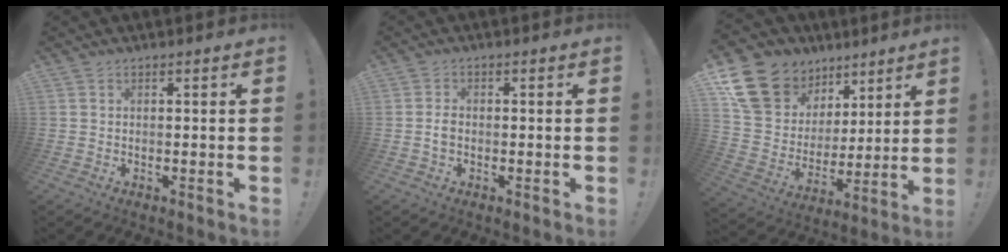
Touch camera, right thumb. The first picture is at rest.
{"total": 2.1, "force": [-0.6, 1.2, 1.6], "torque": [-0.027, 0.005, -0.011]}
{"total": 18.8, "force": [12.1, 12.7, 6.5], "torque": [-0.114, -0.078, 0.254]}